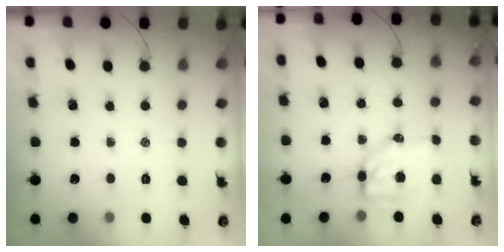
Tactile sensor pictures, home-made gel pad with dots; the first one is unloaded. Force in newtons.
{"total": 7.8, "press": 7.6, "slide": 1.5}